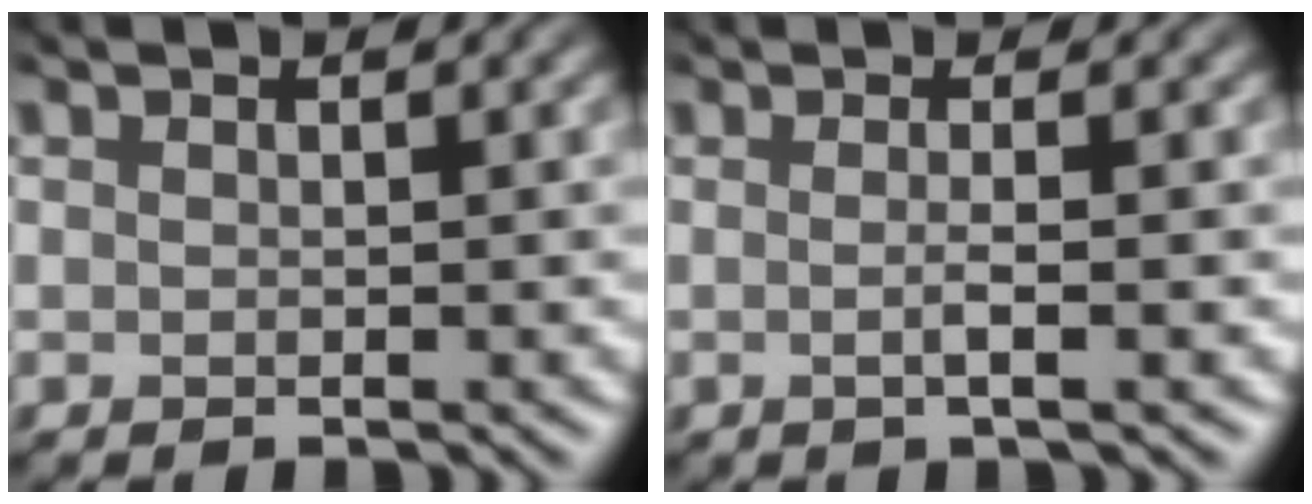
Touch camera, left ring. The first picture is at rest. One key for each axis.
{"total": 2.8, "fx": 0.1, "fy": 0.9, "fz": 2.6, "tx": -0.033, "ty": 0.007, "tz": -0.027}